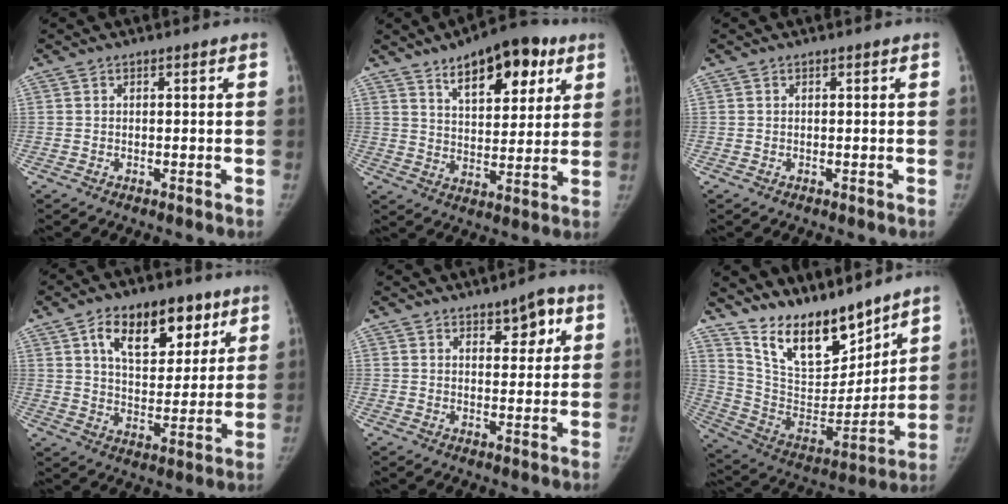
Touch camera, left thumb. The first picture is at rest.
{"total": 15.9, "force": [8.8, 7.4, 10.9], "torque": [-0.108, -0.032, 0.134]}
{"total": 0.0}
{"total": 15.6, "force": [7.8, 8.8, 10.2], "torque": [-0.110, -0.023, 0.129]}
{"total": 5.5, "force": [2.8, 2.8, 3.9], "torque": [-0.028, -0.013, 0.037]}
{"total": 18.8, "force": [15.3, 6.8, 8.5], "torque": [-0.098, -0.100, 0.280]}